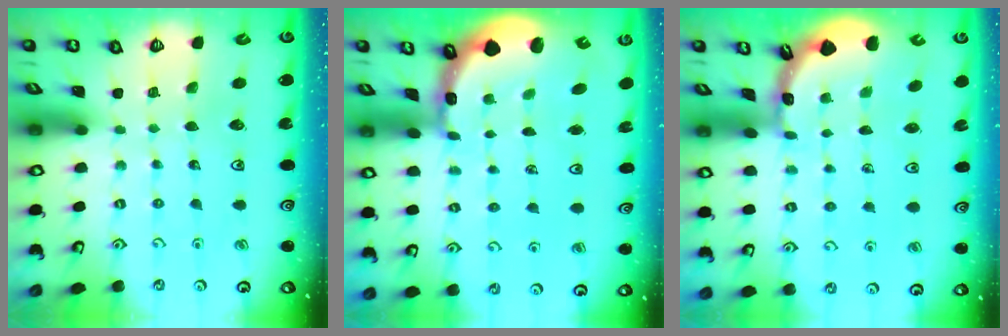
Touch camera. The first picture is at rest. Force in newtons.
{"total": 2.1, "press": 1.9, "slide": 1.0}
{"total": 1.6, "press": 1.6, "slide": 0.1}